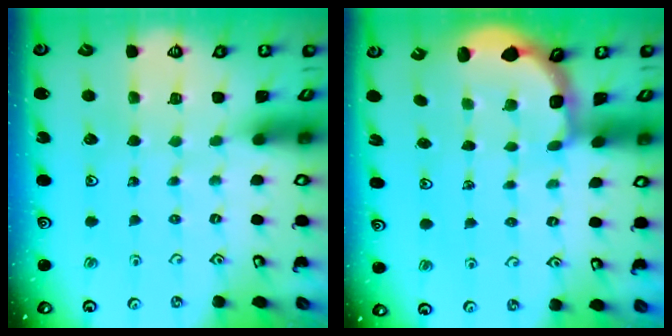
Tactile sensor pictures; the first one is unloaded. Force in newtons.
{"total": 3.0, "press": 2.0, "slide": 2.2}